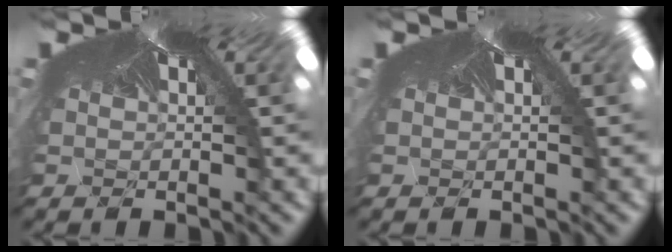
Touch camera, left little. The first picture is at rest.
{"total": 0.0}